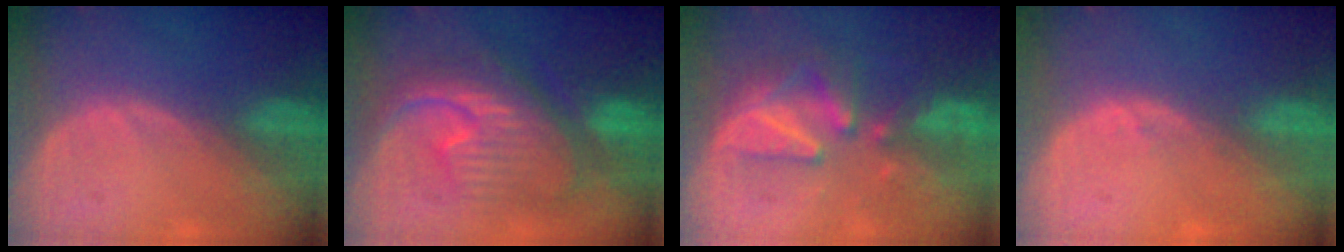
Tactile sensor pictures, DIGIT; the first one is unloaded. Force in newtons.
{"total": 10.7, "press": 10.7, "slide": 0.9}
{"total": 8.4, "press": 8.1, "slide": 2.1}
{"total": 1.0, "press": 0.9, "slide": 0.3}